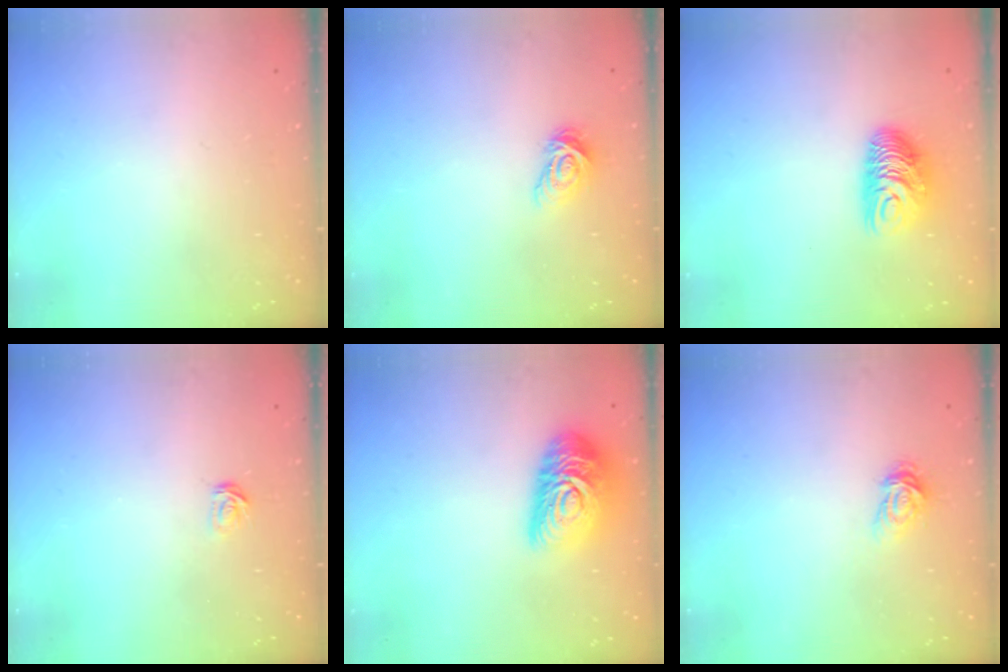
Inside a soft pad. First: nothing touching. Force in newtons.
{"total": 5.4, "press": 5.4, "slide": 0.6}
{"total": 9.5, "press": 9.5, "slide": 0.3}
{"total": 3.1, "press": 3.1, "slide": 0.3}
{"total": 15.5, "press": 15.5, "slide": 0.9}
{"total": 3.5, "press": 3.5, "slide": 0.3}